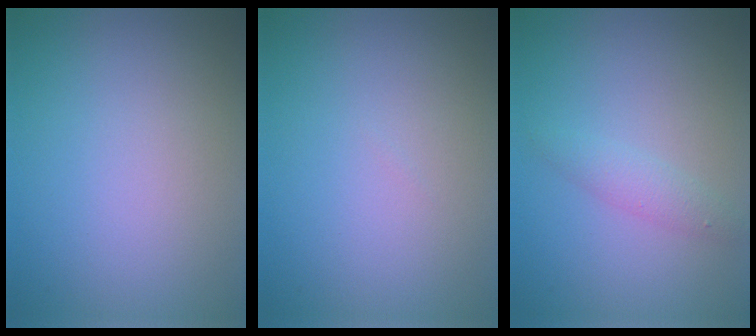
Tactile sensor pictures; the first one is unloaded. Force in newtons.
{"total": 0.0}
{"total": 1.6, "press": 1.6, "slide": 0.1}